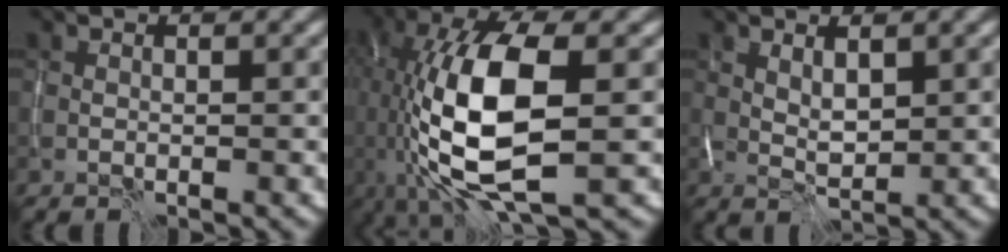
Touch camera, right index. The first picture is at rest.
{"total": 12.0, "force": [-1.3, 4.7, 11.0], "torque": [-0.214, 0.001, -0.026]}
{"total": 2.1, "force": [0.9, 0.8, 1.7], "torque": [-0.033, -0.005, 0.019]}